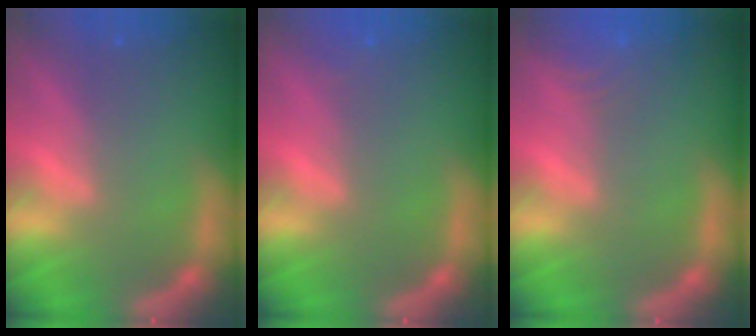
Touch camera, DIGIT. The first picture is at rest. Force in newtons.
{"total": 0.9}
{"total": 3.5}